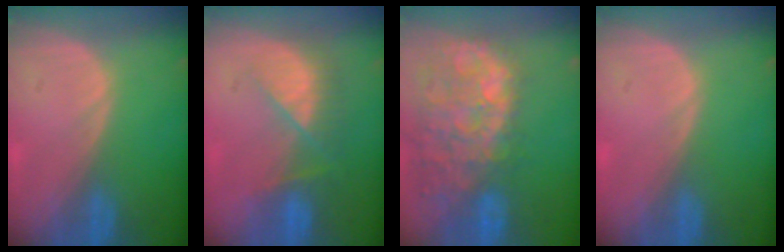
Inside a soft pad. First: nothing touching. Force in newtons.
{"total": 7.6, "press": 6.9, "slide": 3.1}
{"total": 14.5, "press": 11.7, "slide": 8.6}
{"total": 0.0}